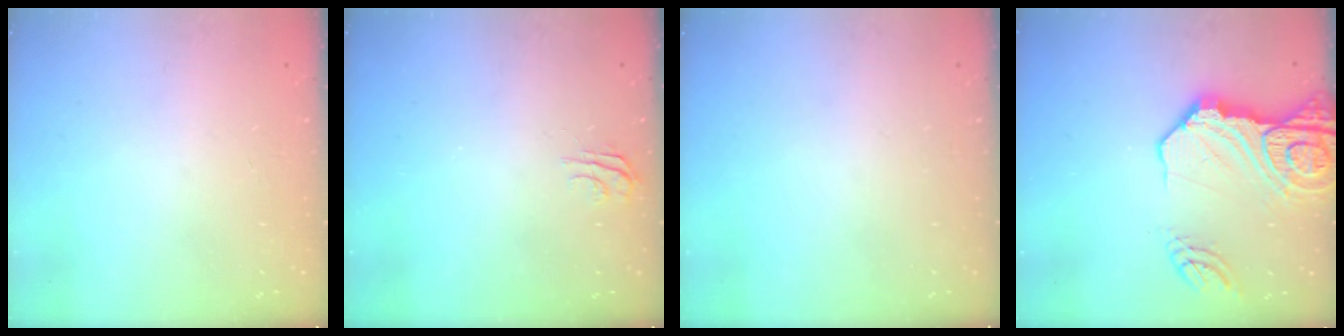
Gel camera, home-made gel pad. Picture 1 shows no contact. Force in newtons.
{"total": 5.0, "press": 5.0, "slide": 0.5}
{"total": 0.0}
{"total": 19.4, "press": 19.2, "slide": 2.3}